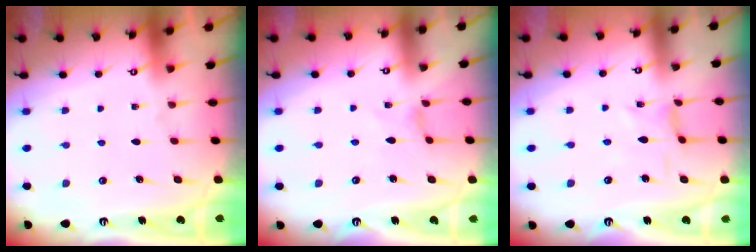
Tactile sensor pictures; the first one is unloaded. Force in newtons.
{"total": 0.0}
{"total": 1.2, "press": 1.2, "slide": 0.4}